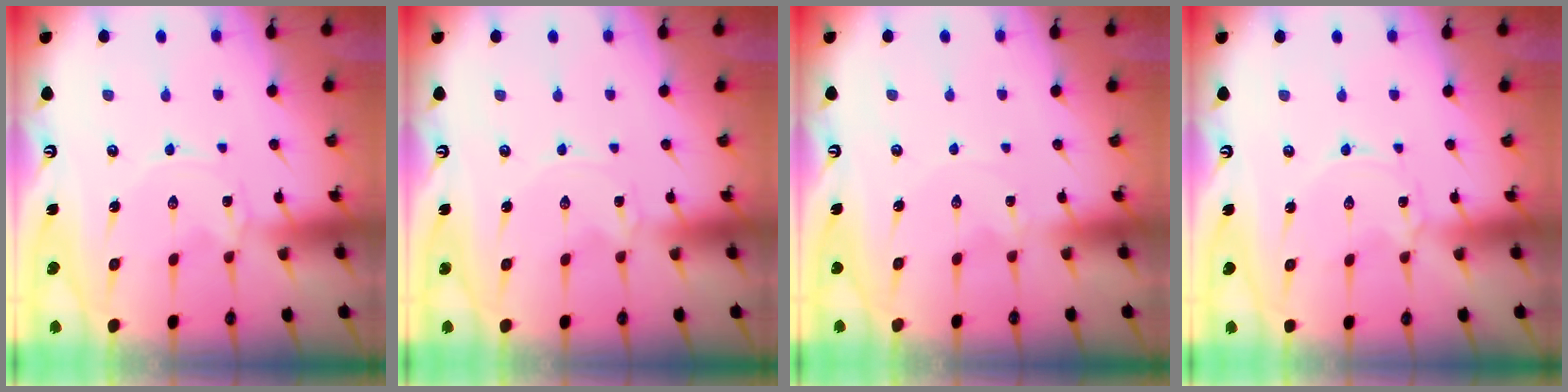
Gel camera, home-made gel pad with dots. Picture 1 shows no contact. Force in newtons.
{"total": 0.0}
{"total": 0.9, "press": 0.9, "slide": 0.1}
{"total": 1.0, "press": 1.0, "slide": 0.2}